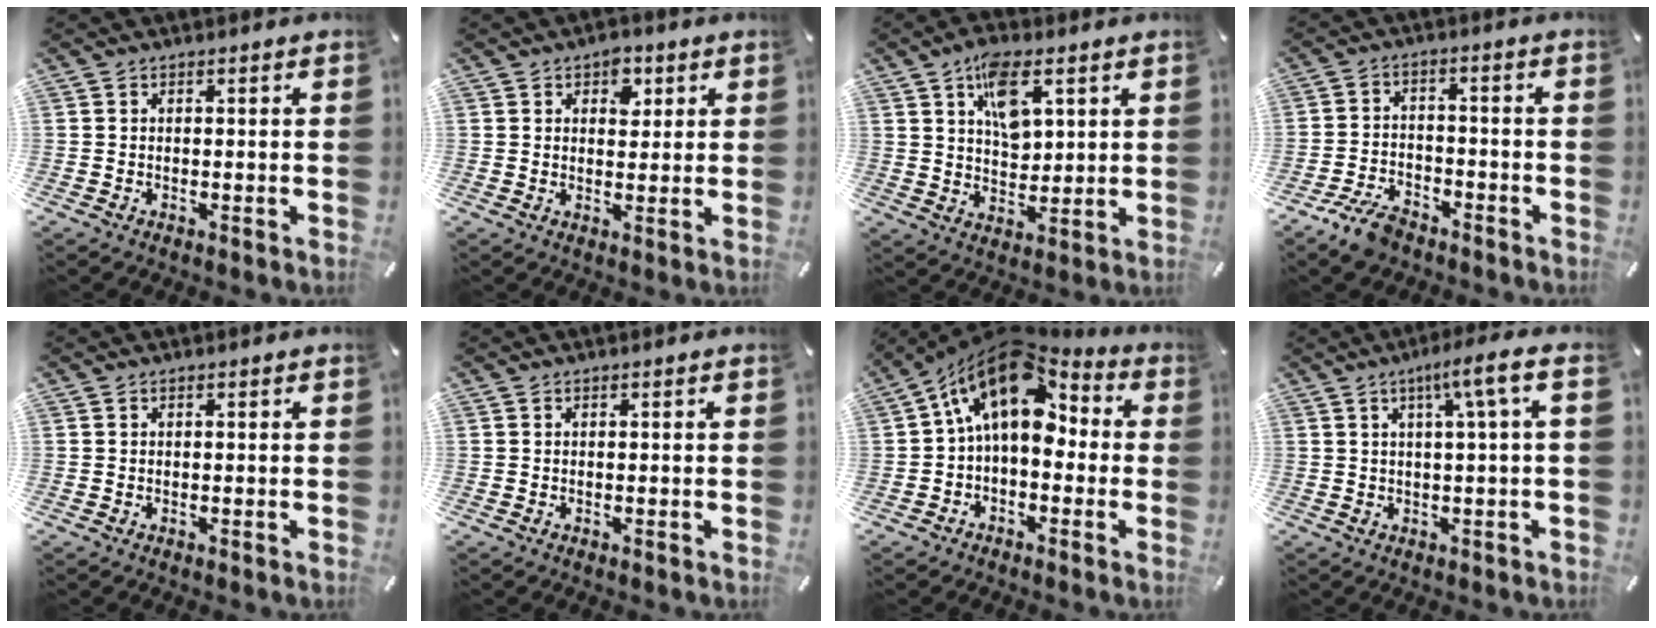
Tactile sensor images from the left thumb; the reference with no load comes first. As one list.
[{"total": 4.1, "force": [1.9, 2.9, 2.1], "torque": [-0.008, -0.008, 0.024]}, {"total": 9.8, "force": [4.4, 5.9, 6.5], "torque": [-0.091, -0.013, 0.076]}, {"total": 7.0, "force": [-5.3, 3.4, 3.1], "torque": [-0.067, 0.026, -0.102]}, {"total": 0.0}, {"total": 0.0}, {"total": 15.0, "force": [4.5, 9.6, 10.6], "torque": [-0.186, -0.028, 0.073]}, {"total": 7.4, "force": [2.4, 0.4, 7.0], "torque": [-0.112, -0.012, 0.033]}]